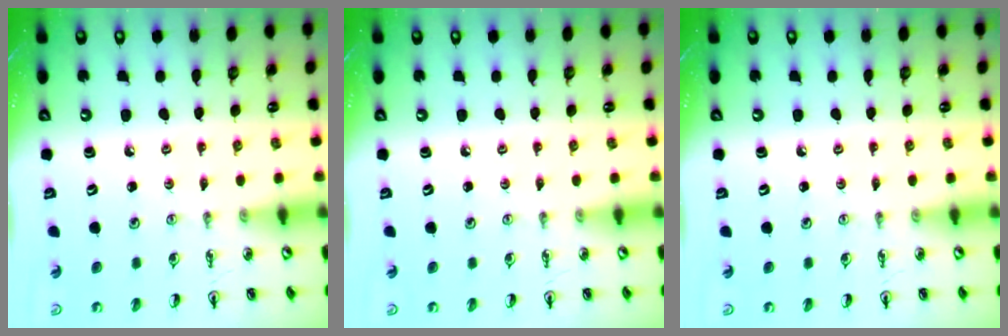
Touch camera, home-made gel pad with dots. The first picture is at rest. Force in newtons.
{"total": 0.0}
{"total": 0.0}